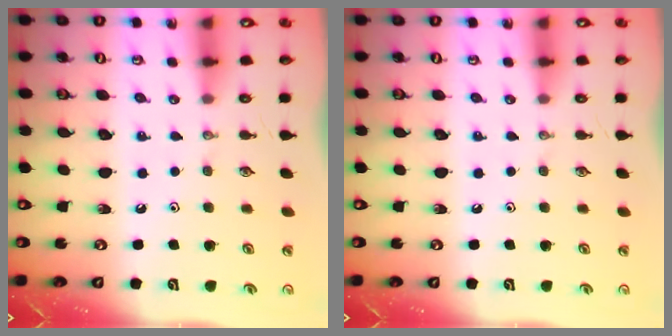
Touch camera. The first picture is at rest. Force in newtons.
{"total": 0.0}